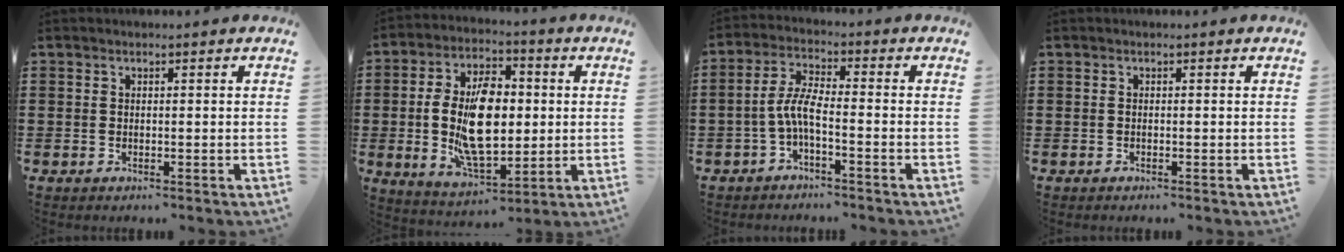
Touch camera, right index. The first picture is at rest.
{"total": 12.7, "force": [0.0, 6.8, 10.7], "torque": [-0.198, -0.002, -0.002]}
{"total": 4.7, "force": [-1.9, 0.4, 4.3], "torque": [-0.101, -0.005, -0.043]}
{"total": 0.0}